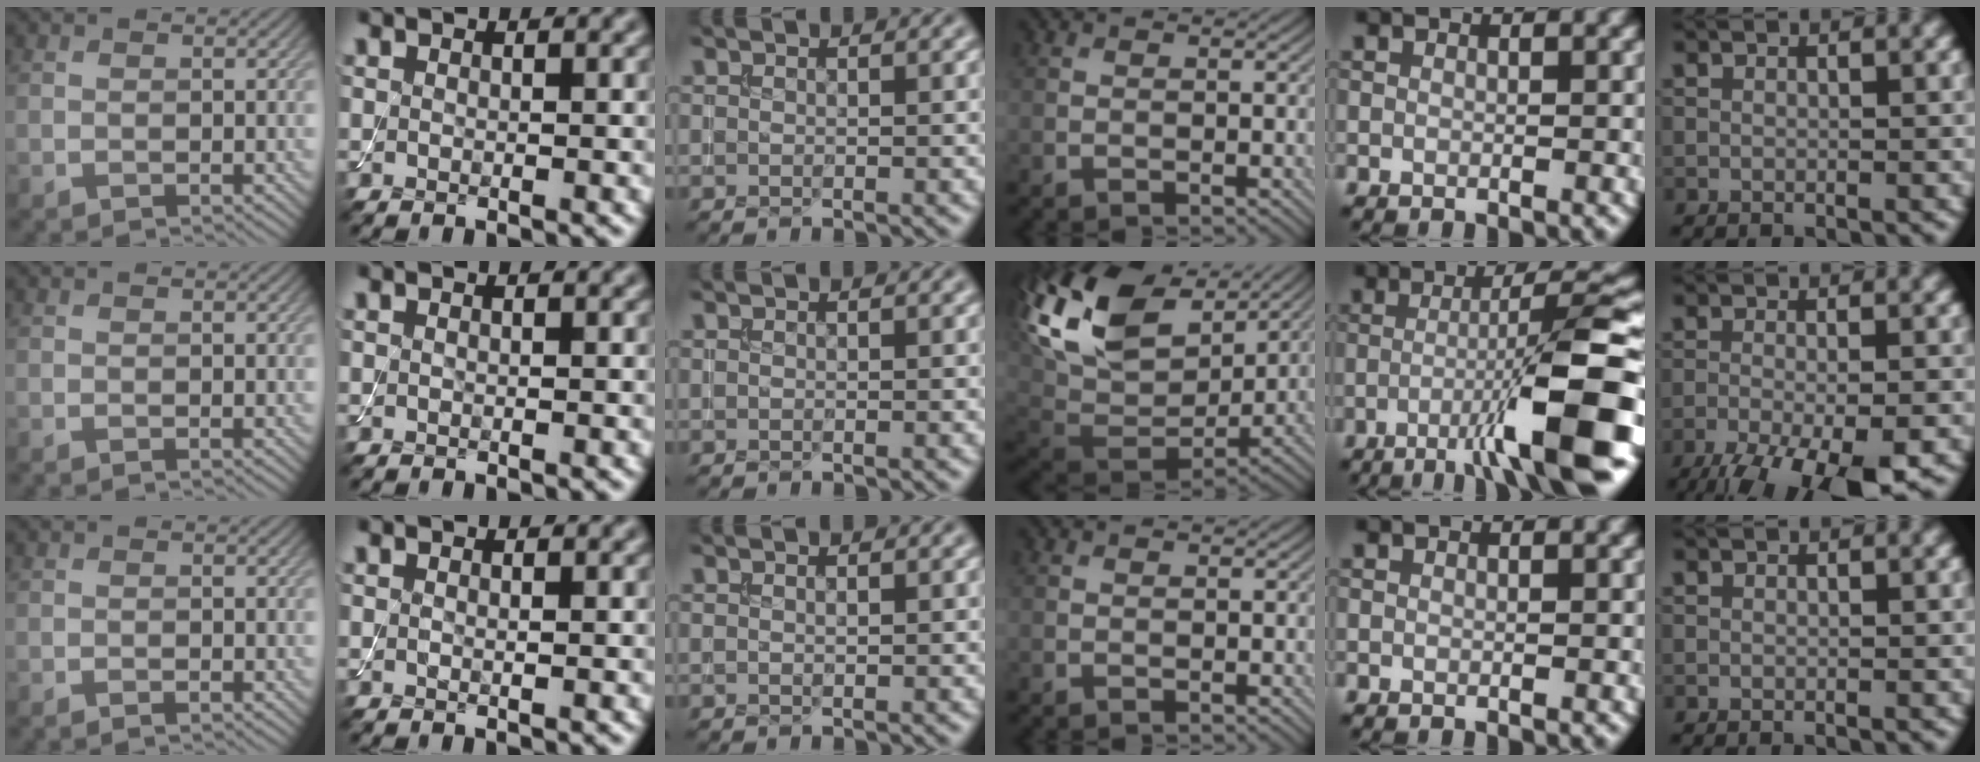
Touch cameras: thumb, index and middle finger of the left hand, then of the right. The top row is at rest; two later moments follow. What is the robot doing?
{"motion": "assemble", "object": "toy tower of hanoi"}